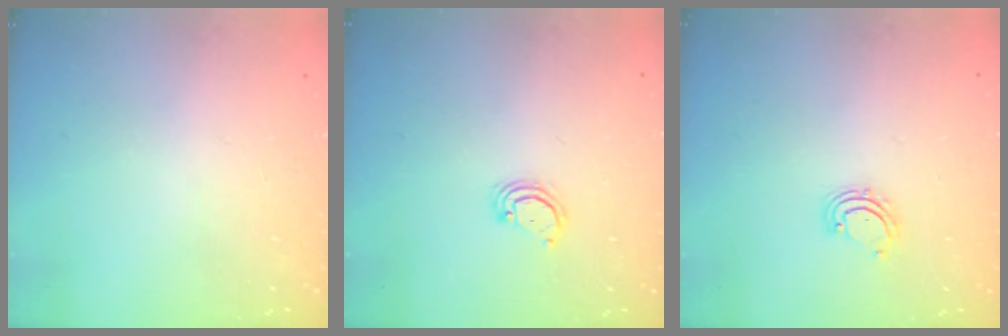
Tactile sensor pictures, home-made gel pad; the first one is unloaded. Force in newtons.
{"total": 2.8, "press": 2.8, "slide": 0.2}
{"total": 2.9, "press": 2.9, "slide": 0.4}